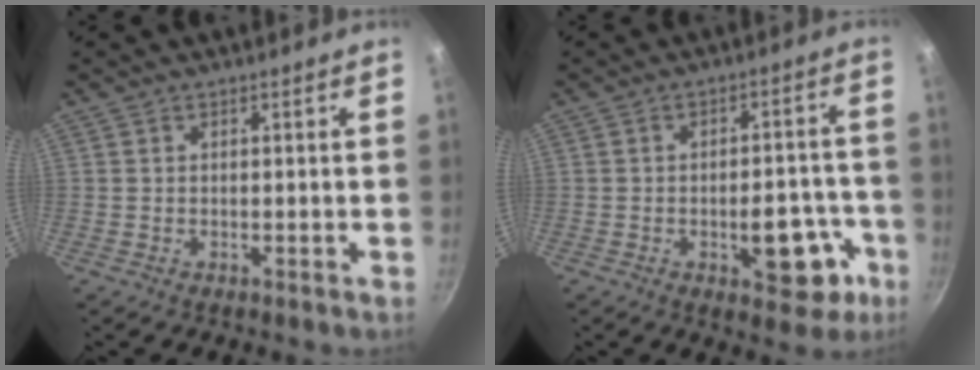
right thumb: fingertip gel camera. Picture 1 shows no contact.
{"total": 11.6, "force": [-4.4, 5.8, 9.1], "torque": [-0.073, 0.032, -0.053]}